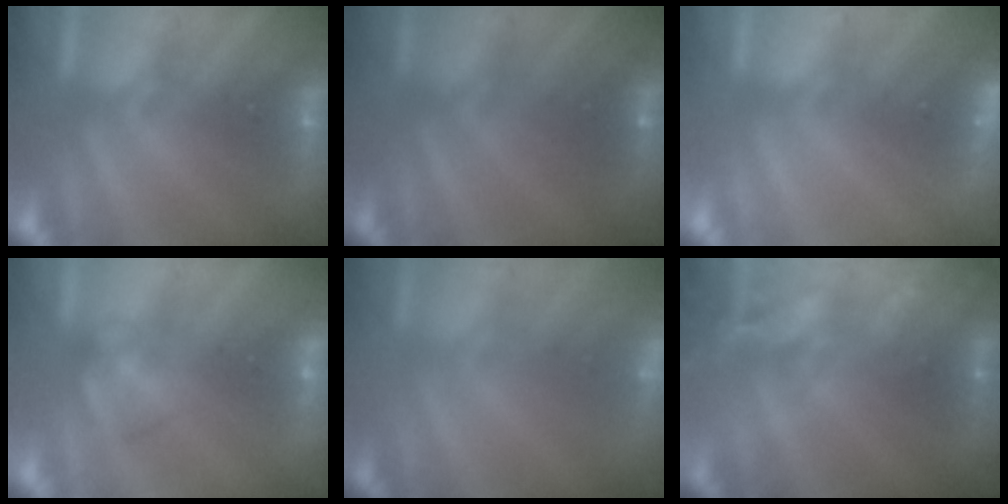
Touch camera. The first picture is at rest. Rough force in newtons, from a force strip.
{"total": 2.0}
{"total": 2.3}
{"total": 4.6}
{"total": 2.9}
{"total": 2.3}